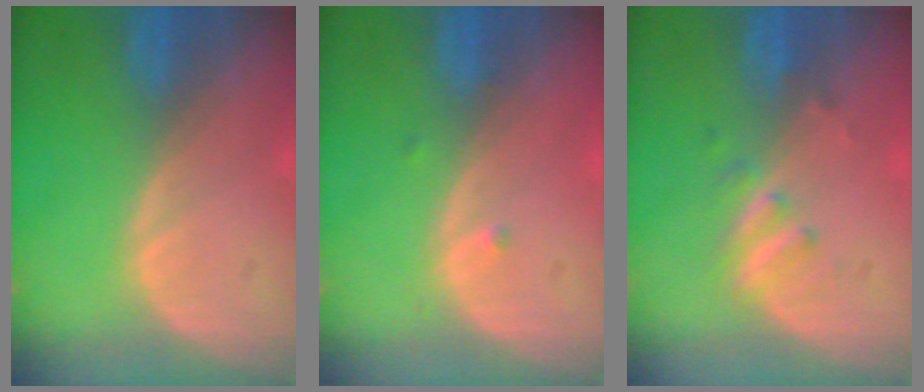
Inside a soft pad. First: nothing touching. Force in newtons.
{"total": 0.9, "press": 0.7, "slide": 0.5}
{"total": 2.8, "press": 2.6, "slide": 1.2}